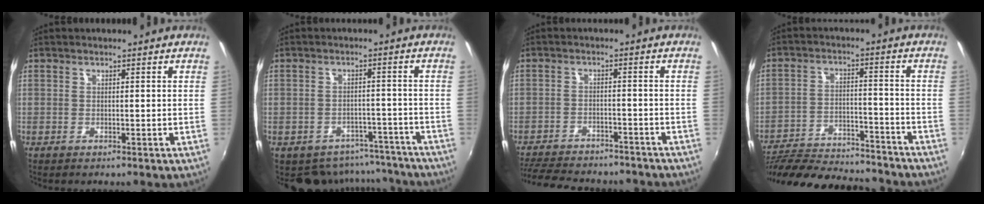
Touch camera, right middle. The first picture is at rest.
{"total": 10.2, "force": [-8.6, 5.2, 1.6], "torque": [-0.033, 0.022, -0.093]}
{"total": 17.5, "force": [-15.1, 5.3, 7.1], "torque": [-0.158, -0.014, -0.210]}
{"total": 25.6, "force": [-22.3, 6.2, 10.9], "torque": [-0.213, -0.026, -0.321]}